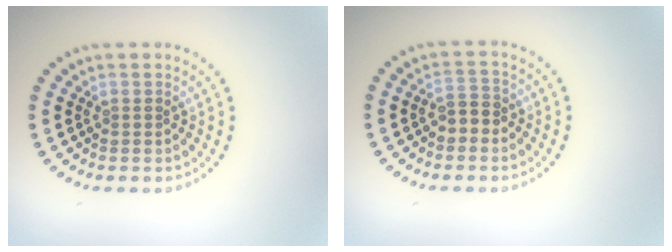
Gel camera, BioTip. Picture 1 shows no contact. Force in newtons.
{"total": 2.0, "press": 1.9, "slide": 0.6}